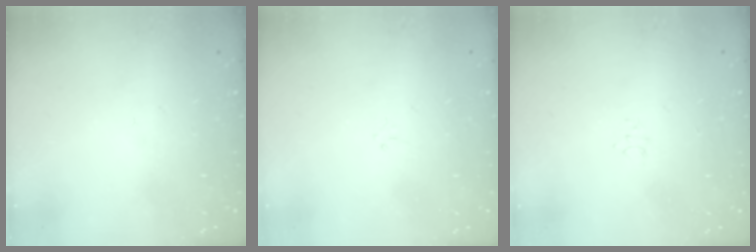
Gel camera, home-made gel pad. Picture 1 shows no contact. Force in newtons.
{"total": 0.0}
{"total": 4.1, "press": 4.1, "slide": 0.6}